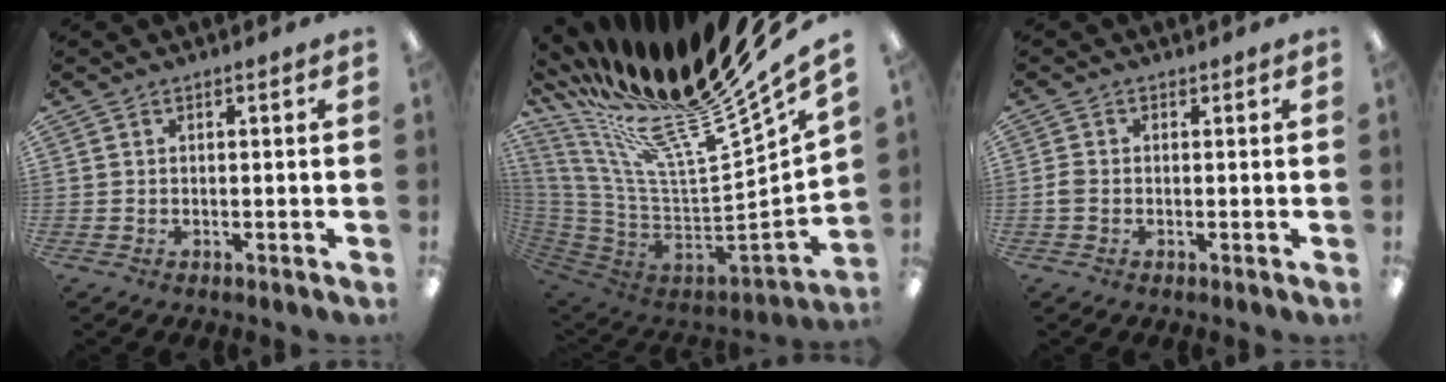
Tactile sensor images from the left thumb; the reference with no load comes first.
{"total": 26.6, "force": [19.4, 6.0, 17.2], "torque": [-0.237, -0.188, 0.340]}
{"total": 2.1, "force": [-0.4, 1.6, 1.4], "torque": [-0.031, 0.001, -0.008]}